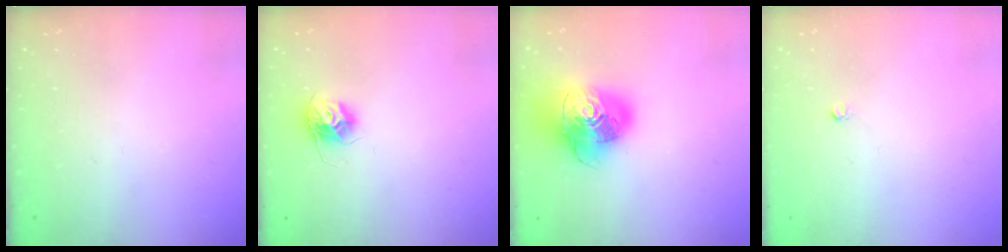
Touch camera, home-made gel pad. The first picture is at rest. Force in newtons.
{"total": 10.1, "press": 10.1, "slide": 0.7}
{"total": 19.1, "press": 18.9, "slide": 2.6}
{"total": 2.5, "press": 2.5, "slide": 0.2}